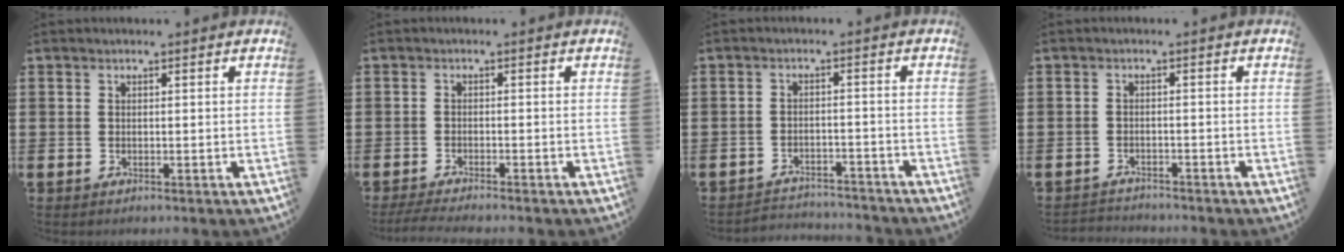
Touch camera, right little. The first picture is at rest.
{"total": 1.7, "force": [-1.4, 0.0, 0.9], "torque": [-0.014, 0.001, -0.027]}
{"total": 2.7, "force": [-2.7, 0.1, -0.3], "torque": [-0.004, 0.002, -0.060]}
{"total": 1.6, "force": [-1.5, 0.0, -0.2], "torque": [-0.001, 0.003, -0.034]}